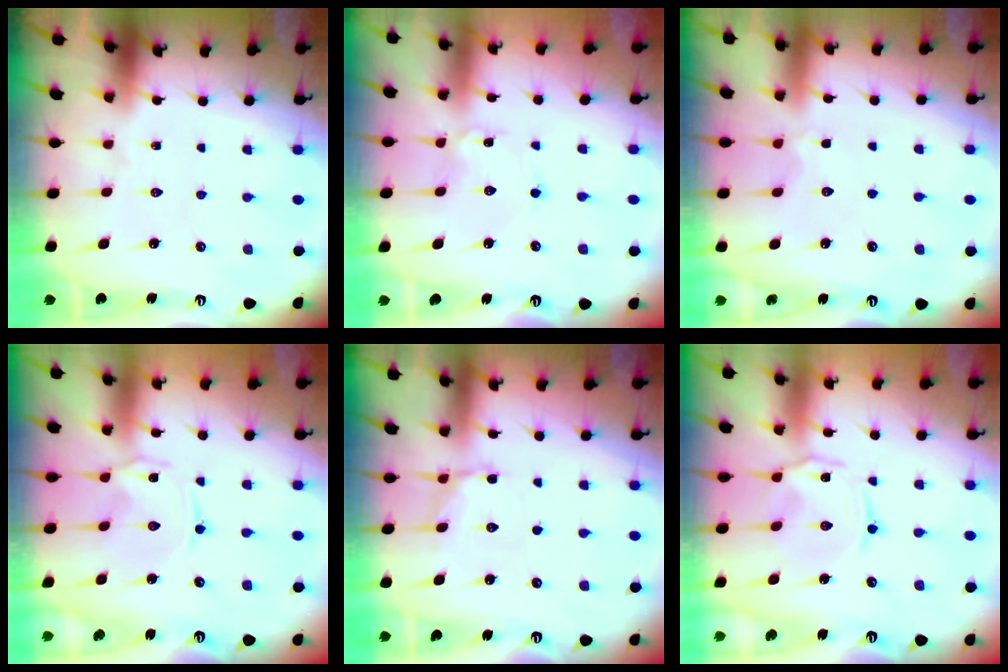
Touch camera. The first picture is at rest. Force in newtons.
{"total": 1.6, "press": 1.6, "slide": 0.2}
{"total": 2.2, "press": 2.2, "slide": 0.5}
{"total": 0.6, "press": 0.6, "slide": 0.0}
{"total": 3.6, "press": 3.3, "slide": 1.4}
{"total": 2.1, "press": 2.0, "slide": 0.7}